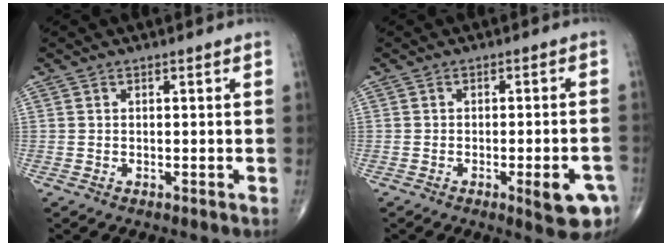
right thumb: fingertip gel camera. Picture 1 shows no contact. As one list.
[{"total": 8.0, "force": [-3.3, 2.1, 7.0], "torque": [-0.077, 0.008, -0.036]}]